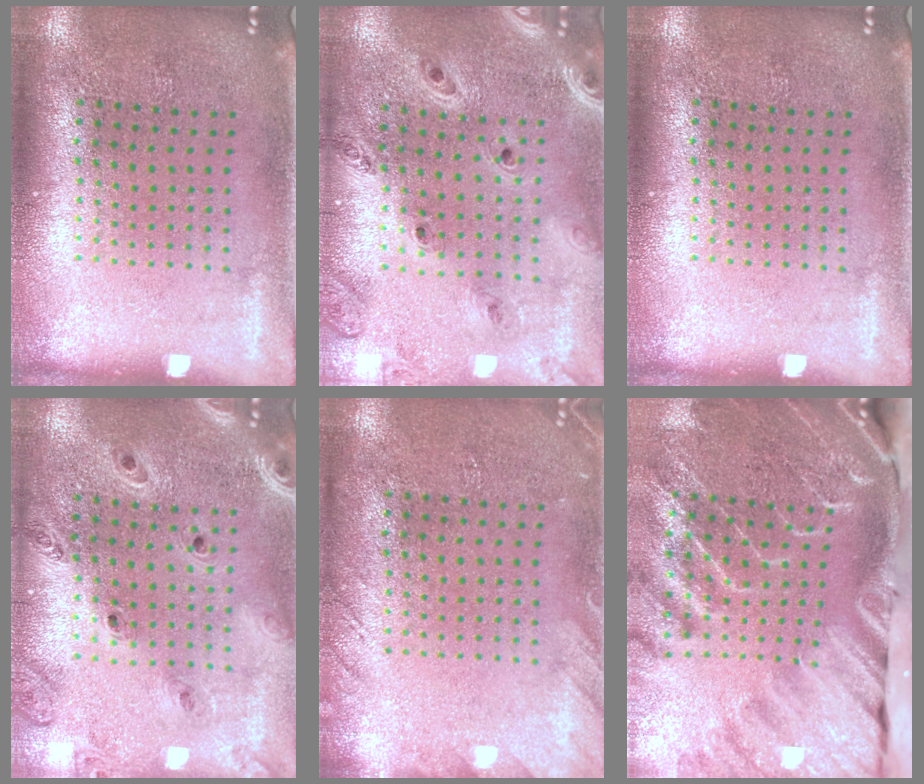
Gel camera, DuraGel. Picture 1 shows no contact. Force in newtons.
{"total": 1.4, "press": 1.4, "slide": 0.2}
{"total": 0.0}
{"total": 1.3, "press": 1.3, "slide": 0.2}
{"total": 1.6, "press": 1.6, "slide": 0.2}
{"total": 4.6, "press": 3.4, "slide": 3.1}